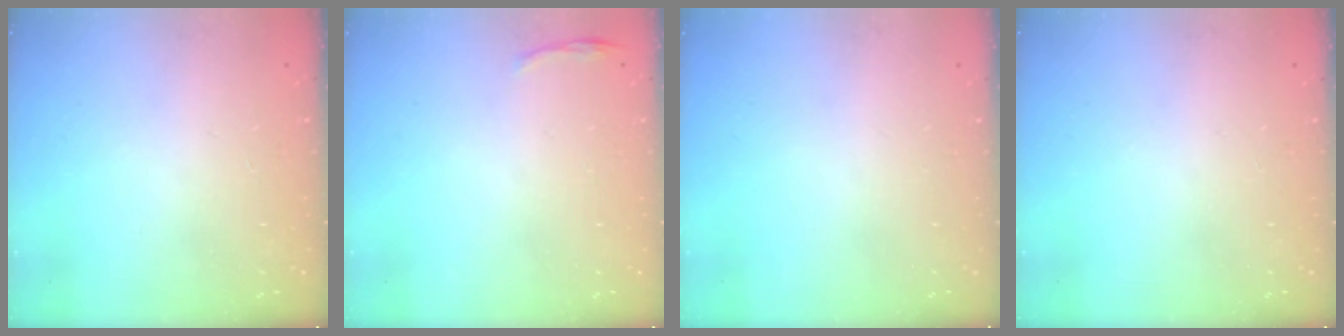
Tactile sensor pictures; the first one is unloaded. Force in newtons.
{"total": 3.0, "press": 2.9, "slide": 0.8}
{"total": 0.0}
{"total": 0.0}